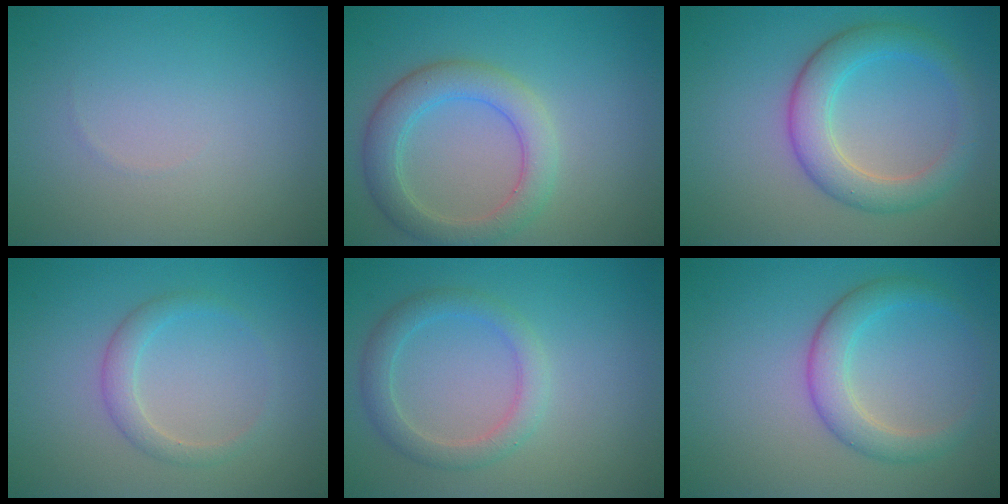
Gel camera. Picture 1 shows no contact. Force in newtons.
{"total": 4.4, "press": 4.4, "slide": 0.3}
{"total": 4.6, "press": 4.6, "slide": 0.0}
{"total": 1.9, "press": 1.9, "slide": 0.1}
{"total": 2.7, "press": 2.7, "slide": 0.1}
{"total": 3.5, "press": 3.5, "slide": 0.1}